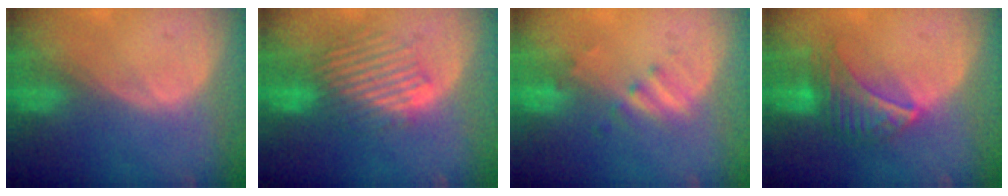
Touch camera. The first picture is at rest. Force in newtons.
{"total": 6.8, "press": 6.7, "slide": 0.7}
{"total": 3.1, "press": 2.8, "slide": 1.2}
{"total": 6.6, "press": 6.5, "slide": 1.0}